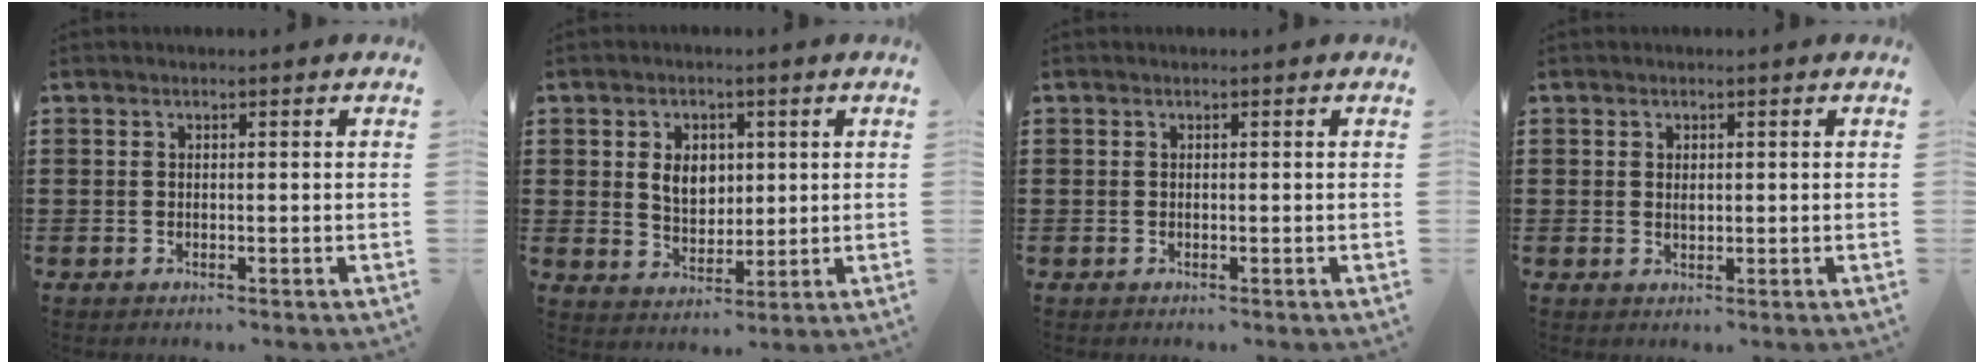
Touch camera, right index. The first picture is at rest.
{"total": 5.5, "force": [1.0, 4.0, 3.6], "torque": [-0.068, 0.007, 0.012]}
{"total": 0.0}
{"total": 1.2, "force": [0.3, 0.7, 0.9], "torque": [-0.019, 0.006, 0.004]}